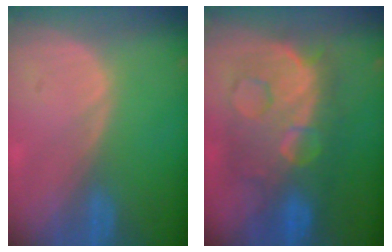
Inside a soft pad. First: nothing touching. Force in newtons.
{"total": 12.1, "press": 12.0, "slide": 1.4}